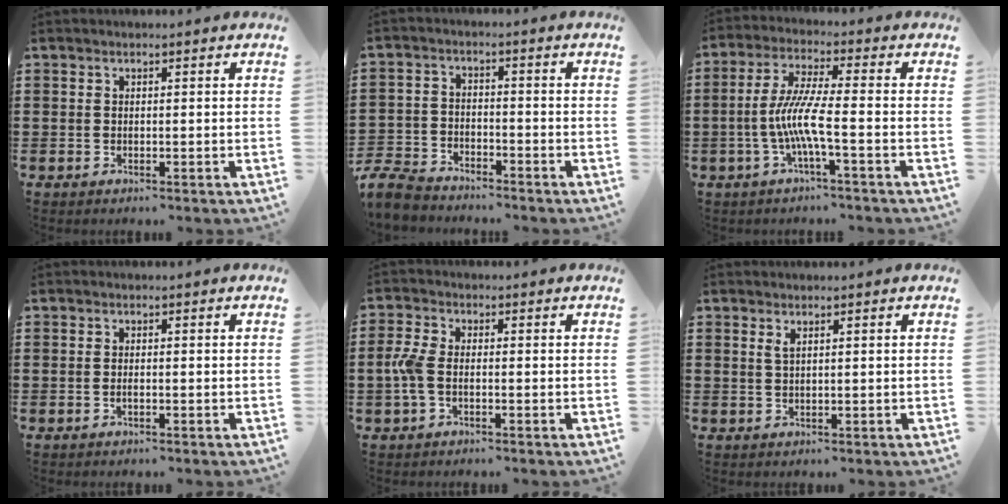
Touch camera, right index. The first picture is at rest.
{"total": 5.2, "force": [-5.0, 1.1, 0.9], "torque": [-0.043, -0.001, -0.106]}
{"total": 7.7, "force": [-2.4, 0.4, 7.3], "torque": [-0.160, -0.013, -0.055]}
{"total": 0.6, "force": [-0.3, -0.1, 0.5], "torque": [-0.010, -0.007, -0.003]}
{"total": 3.8, "force": [-0.9, 1.9, 3.2], "torque": [-0.088, -0.005, -0.024]}
{"total": 1.1, "force": [0.7, 0.3, 0.8], "torque": [-0.018, 0.002, 0.012]}